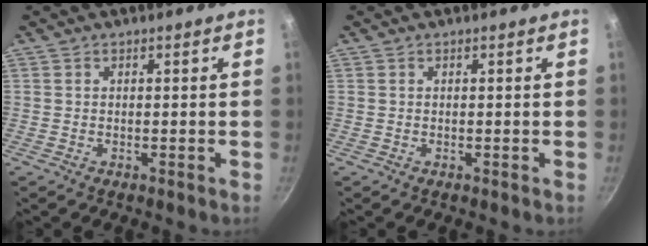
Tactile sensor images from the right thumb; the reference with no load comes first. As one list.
[{"total": 0.0}]